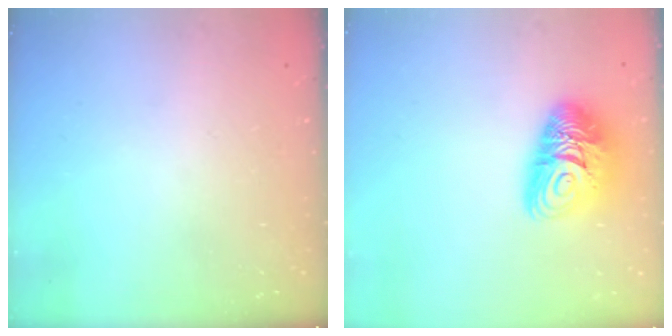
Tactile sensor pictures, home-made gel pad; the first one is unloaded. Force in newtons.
{"total": 12.3, "press": 12.2, "slide": 1.0}